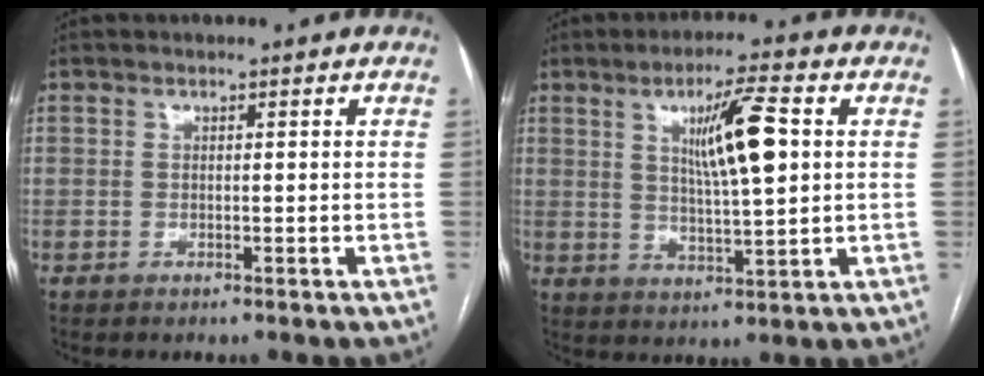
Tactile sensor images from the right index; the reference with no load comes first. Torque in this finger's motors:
{"motor_torque": [0.42, 0.15, 0.28, 0.13]}